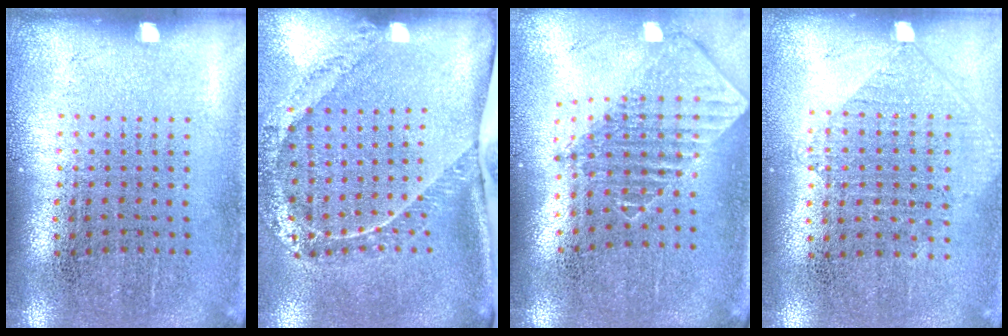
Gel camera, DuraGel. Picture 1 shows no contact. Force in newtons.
{"total": 1.8, "press": 1.5, "slide": 1.1}
{"total": 2.1, "press": 1.6, "slide": 1.3}
{"total": 1.0, "press": 0.9, "slide": 0.4}